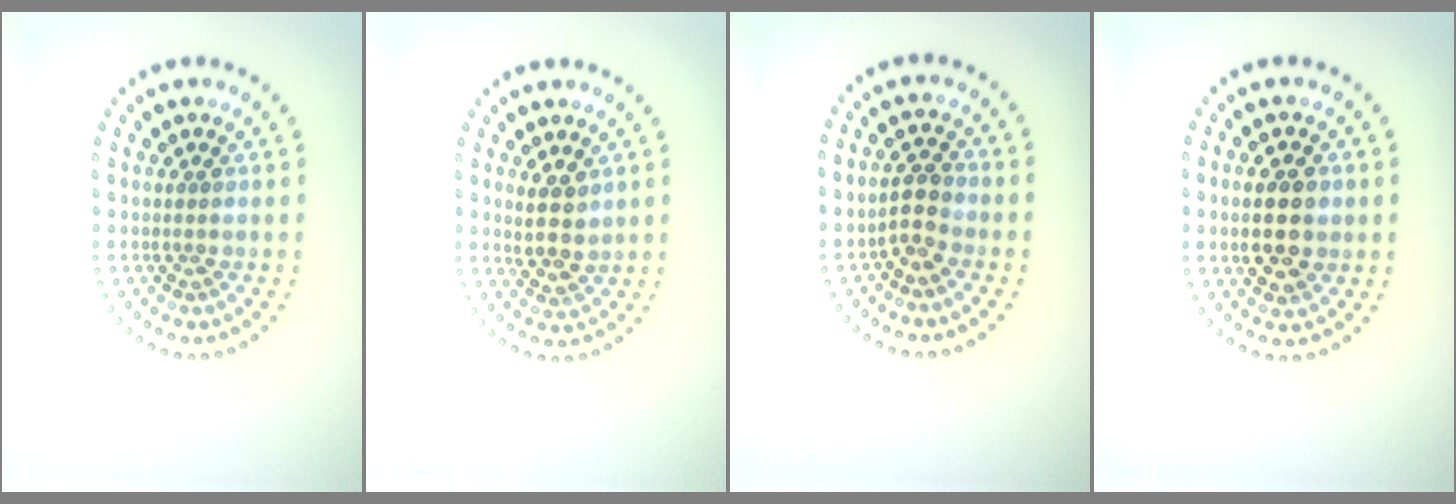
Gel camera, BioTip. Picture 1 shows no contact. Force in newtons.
{"total": 2.6, "press": 2.3, "slide": 1.1}
{"total": 2.3, "press": 2.2, "slide": 0.8}
{"total": 4.0, "press": 4.0, "slide": 0.4}